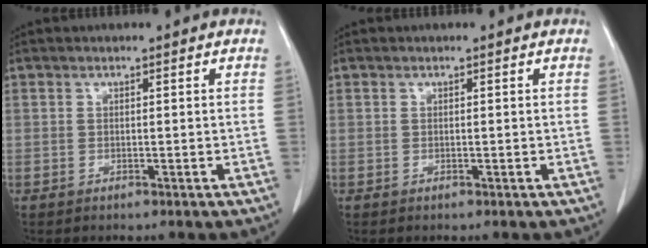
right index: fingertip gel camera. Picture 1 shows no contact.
{"total": 0.0}